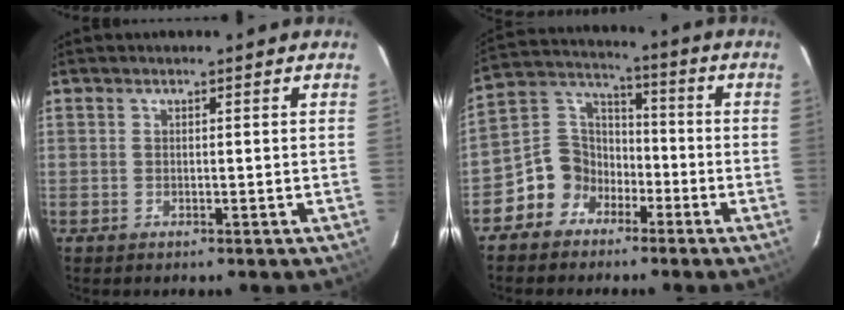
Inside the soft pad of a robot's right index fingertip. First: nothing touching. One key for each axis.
{"total": 9.2, "fx": -5.0, "fy": 7.5, "fz": 1.7, "tx": -0.042, "ty": 0.050, "tz": -0.096}